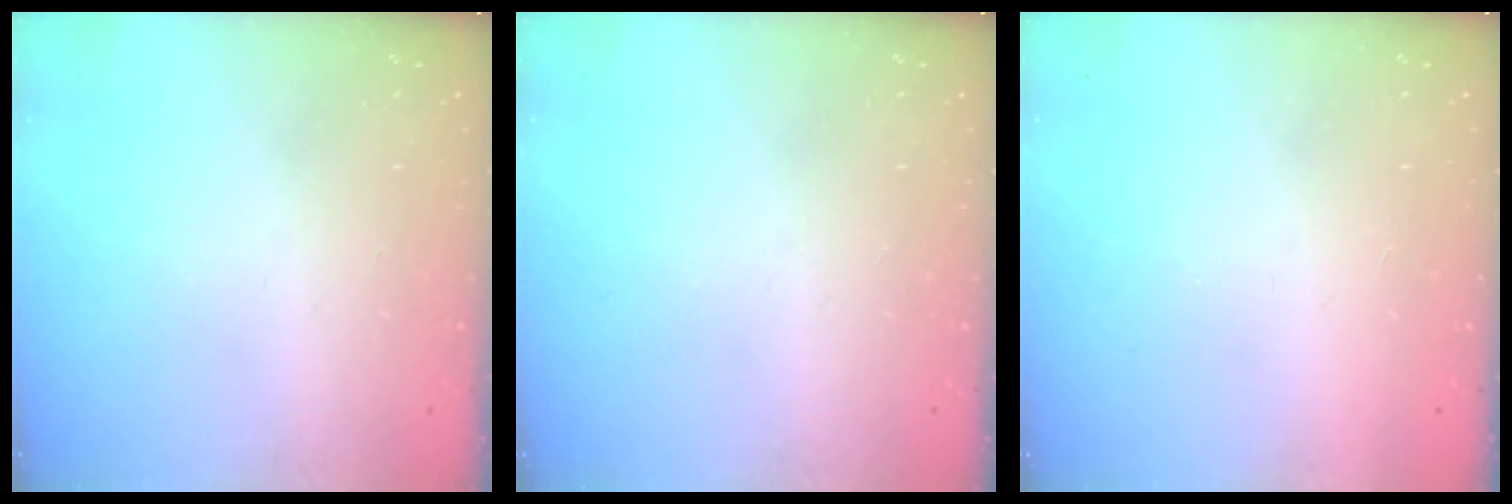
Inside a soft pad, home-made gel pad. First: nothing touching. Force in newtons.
{"total": 0.0}
{"total": 1.5, "press": 1.5, "slide": 0.1}